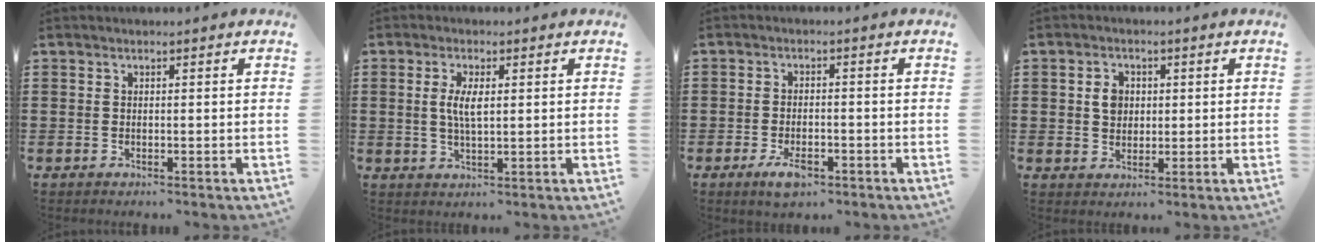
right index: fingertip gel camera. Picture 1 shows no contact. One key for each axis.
{"total": 4.1, "fx": 0.6, "fy": 1.3, "fz": 3.9, "tx": -0.077, "ty": 0.006, "tz": 0.009}
{"total": 3.5, "fx": -1.9, "fy": 1.5, "fz": 2.6, "tx": -0.056, "ty": 0.000, "tz": -0.037}
{"total": 3.5, "fx": 0.5, "fy": 2.8, "fz": 2.0, "tx": -0.047, "ty": 0.012, "tz": 0.007}